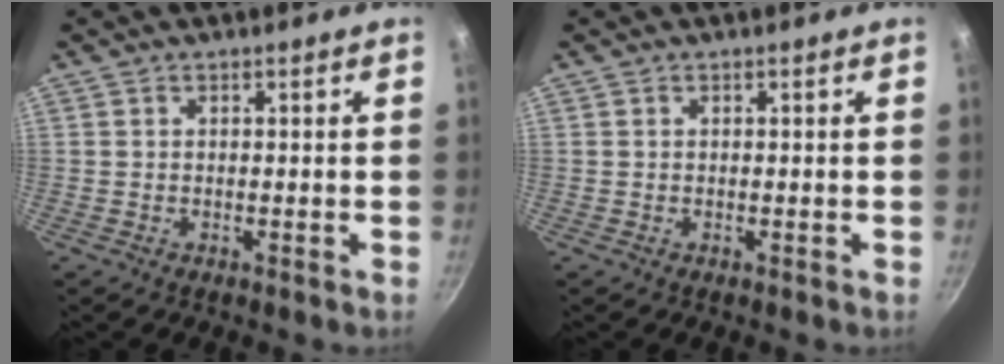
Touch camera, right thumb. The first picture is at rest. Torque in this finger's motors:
{"motor_torque": [-0.08, 0.08, 0.00, 0.00, 0.00]}